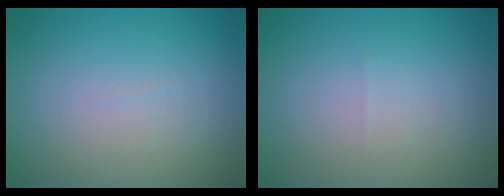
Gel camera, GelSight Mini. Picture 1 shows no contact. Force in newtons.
{"total": 0.0}